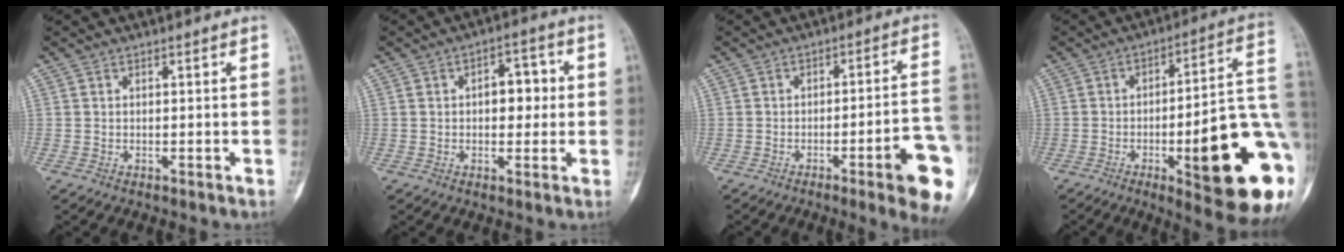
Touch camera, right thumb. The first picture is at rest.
{"total": 6.3, "force": [0.5, 3.8, 5.0], "torque": [-0.042, 0.013, 0.003]}
{"total": 13.1, "force": [-5.4, 1.8, 11.8], "torque": [-0.128, 0.023, -0.068]}
{"total": 25.1, "force": [-6.5, 5.8, 23.5], "torque": [-0.269, 0.014, -0.079]}